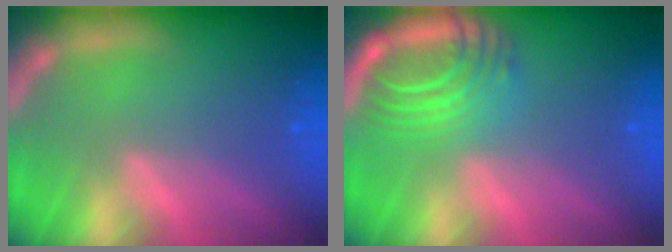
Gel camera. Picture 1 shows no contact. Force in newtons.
{"total": 7.5}